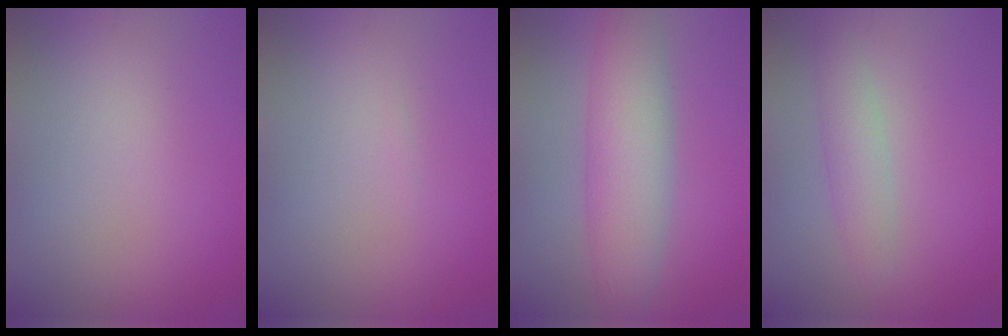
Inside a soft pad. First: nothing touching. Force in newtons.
{"total": 0.0}
{"total": 6.3, "press": 6.3, "slide": 0.3}
{"total": 2.5, "press": 2.5, "slide": 0.1}